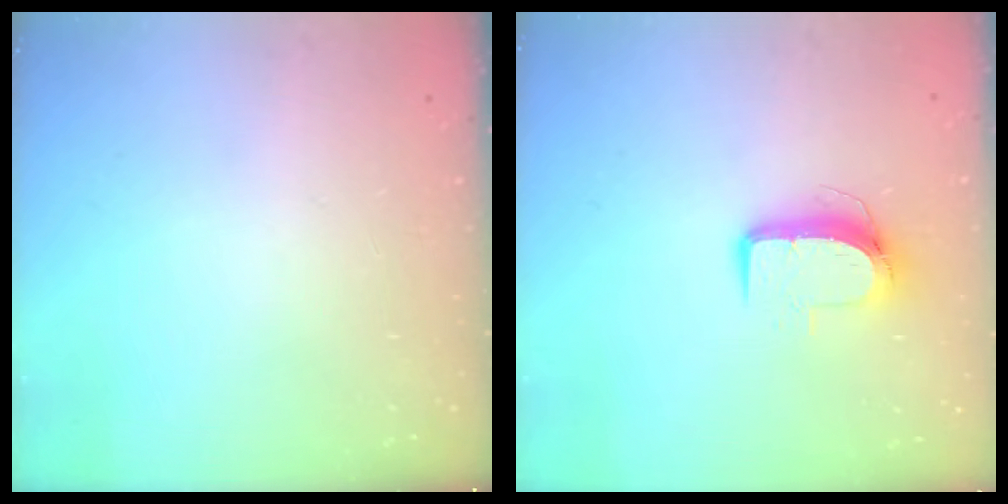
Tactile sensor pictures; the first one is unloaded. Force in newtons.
{"total": 9.1, "press": 9.1, "slide": 0.9}